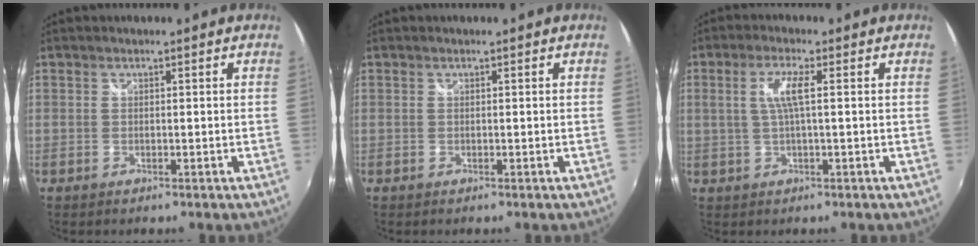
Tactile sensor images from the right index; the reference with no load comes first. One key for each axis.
{"total": 0.0}
{"total": 4.6, "fx": 0.8, "fy": 0.4, "fz": 4.6, "tx": -0.091, "ty": 0.001, "tz": 0.018}